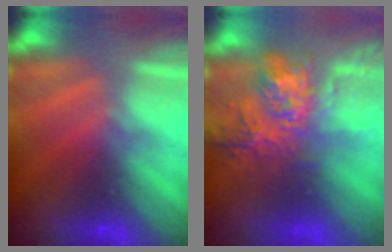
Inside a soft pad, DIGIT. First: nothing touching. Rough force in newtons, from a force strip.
{"total": 7.5}